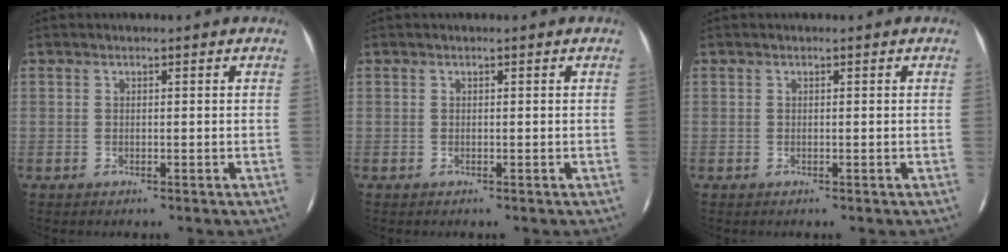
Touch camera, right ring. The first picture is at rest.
{"total": 0.0}
{"total": 0.0}